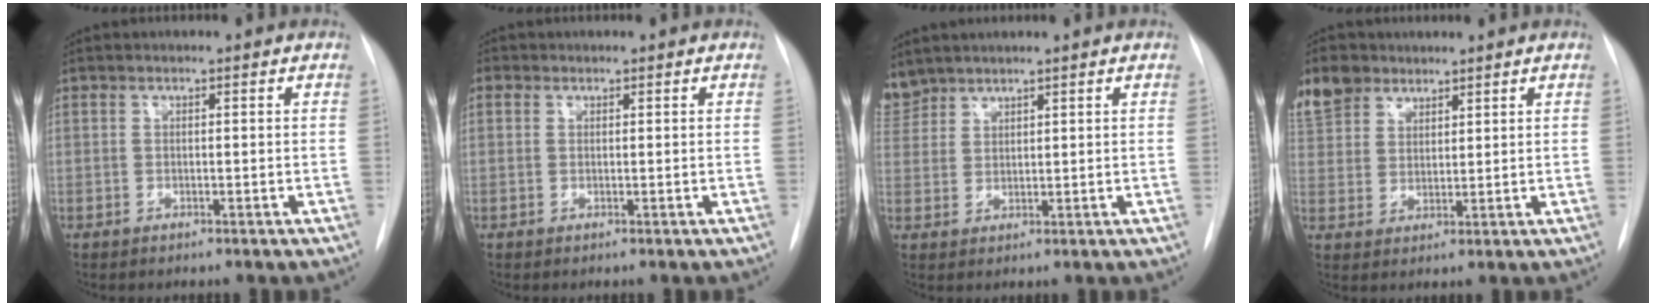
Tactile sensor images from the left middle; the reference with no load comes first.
{"total": 0.9, "force": [0.4, 0.8, -0.1], "torque": [0.014, 0.000, 0.000]}
{"total": 4.5, "force": [4.2, 1.6, 0.0], "torque": [-0.007, 0.012, 0.095]}
{"total": 9.6, "force": [7.0, 6.1, 2.5], "torque": [-0.067, 0.019, 0.142]}